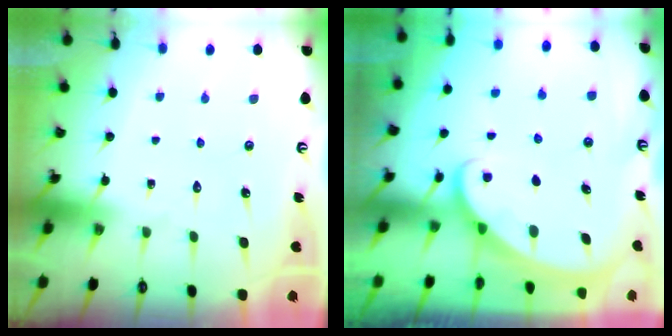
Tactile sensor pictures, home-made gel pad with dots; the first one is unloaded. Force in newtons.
{"total": 1.7, "press": 1.7, "slide": 0.2}